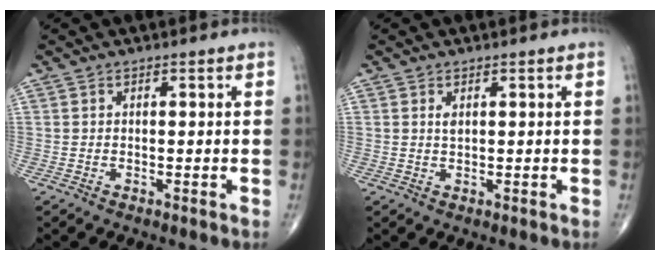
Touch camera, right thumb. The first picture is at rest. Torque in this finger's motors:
{"motor_torque": [0.11, 0.08, 0.19, -0.23, 0.00]}